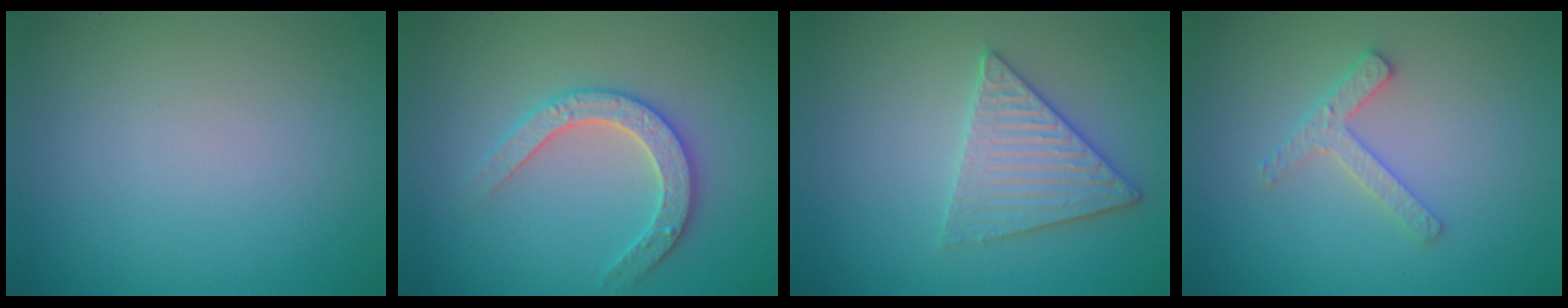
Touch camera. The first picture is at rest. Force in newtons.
{"total": 3.0, "press": 2.9, "slide": 0.5}
{"total": 3.4, "press": 3.4, "slide": 0.3}
{"total": 2.3, "press": 2.2, "slide": 0.4}